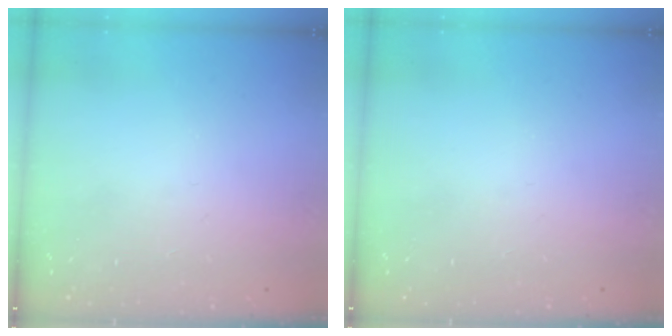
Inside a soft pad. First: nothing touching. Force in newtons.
{"total": 0.0}